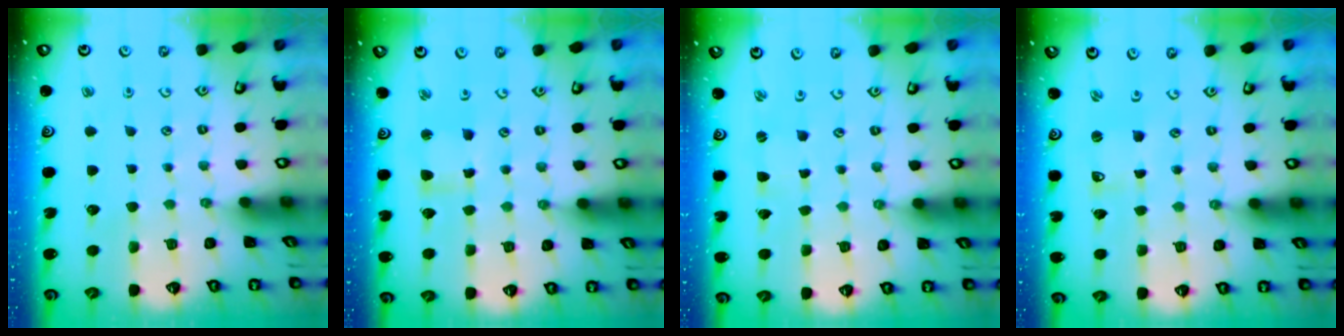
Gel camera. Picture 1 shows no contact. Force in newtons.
{"total": 4.1, "press": 4.1, "slide": 0.5}
{"total": 0.7, "press": 0.7, "slide": 0.1}
{"total": 1.2, "press": 1.2, "slide": 0.1}